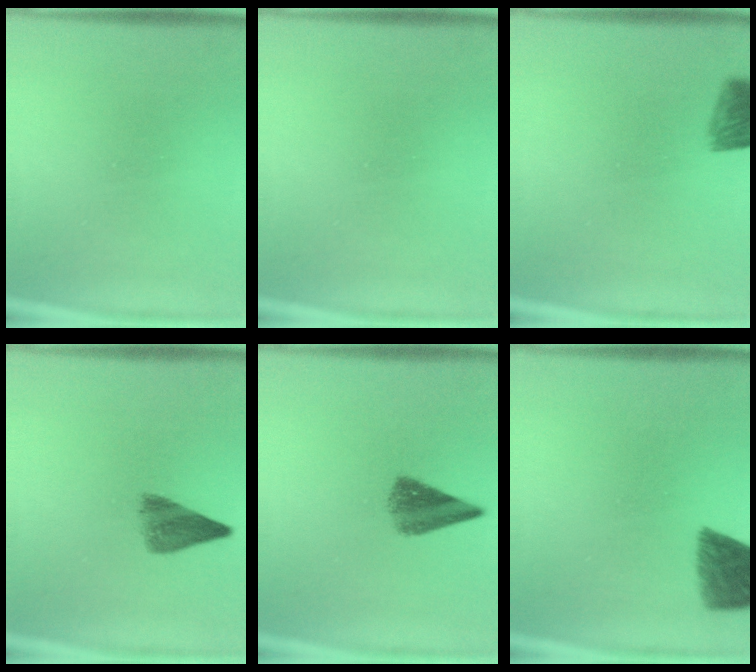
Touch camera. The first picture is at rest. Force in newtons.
{"total": 0.0}
{"total": 6.0}
{"total": 4.7}
{"total": 5.1}
{"total": 7.4}